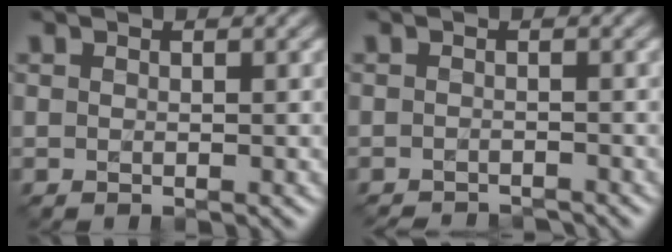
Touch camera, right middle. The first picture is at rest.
{"total": 3.3, "force": [-3.2, 0.3, 0.7], "torque": [-0.003, -0.009, -0.047]}